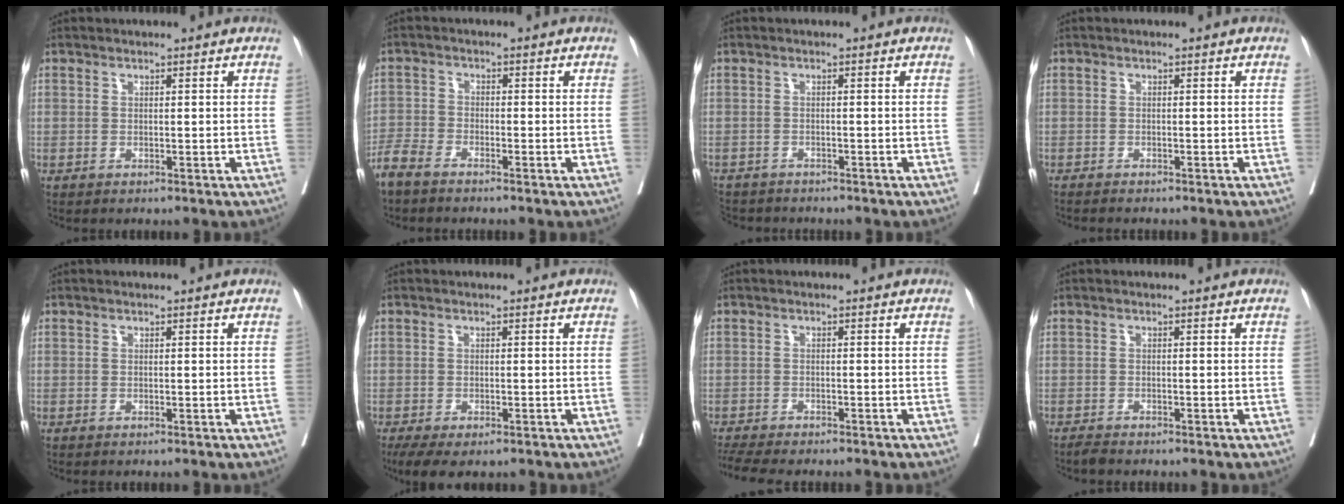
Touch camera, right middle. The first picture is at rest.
{"total": 3.8, "force": [-3.5, 0.8, 1.4], "torque": [-0.031, -0.009, -0.073]}
{"total": 5.8, "force": [-5.3, 2.2, 0.9], "torque": [-0.023, -0.009, -0.084]}
{"total": 1.7, "force": [-1.7, 0.0, 0.4], "torque": [-0.013, -0.006, -0.029]}
{"total": 0.0}
{"total": 5.3, "force": [-3.5, 2.3, 3.2], "torque": [-0.057, -0.015, -0.057]}
{"total": 6.2, "force": [-5.6, 0.8, 2.6], "torque": [-0.048, -0.011, -0.092]}
{"total": 1.3, "force": [-1.2, -0.1, 0.3], "torque": [-0.015, -0.005, -0.022]}